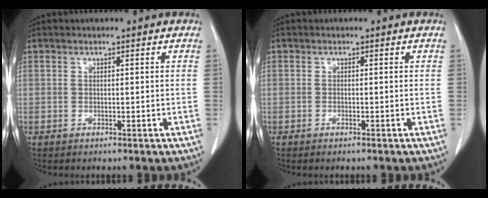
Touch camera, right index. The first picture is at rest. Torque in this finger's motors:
{"motor_torque": [0.15, -0.08, 0.04, 0.01]}